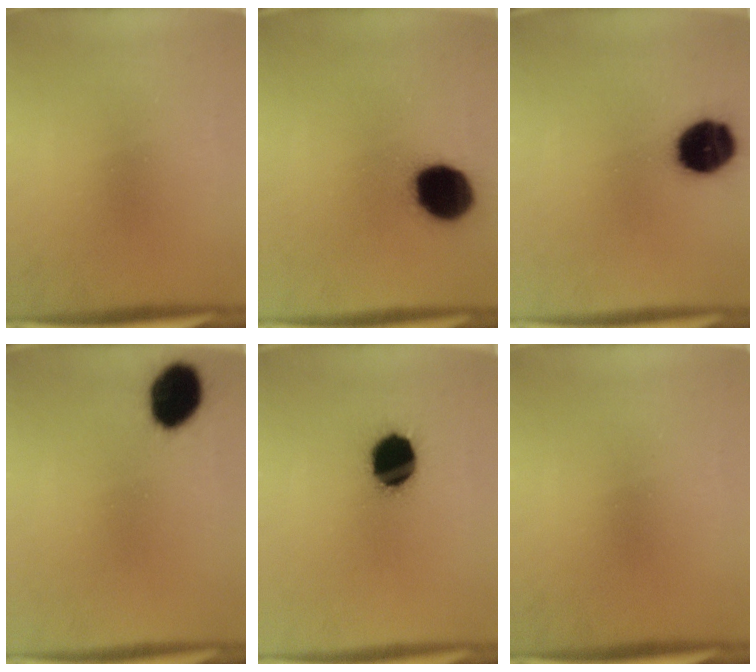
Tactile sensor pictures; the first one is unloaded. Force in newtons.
{"total": 16.9}
{"total": 14.4}
{"total": 12.0}
{"total": 14.7}
{"total": 0.0}